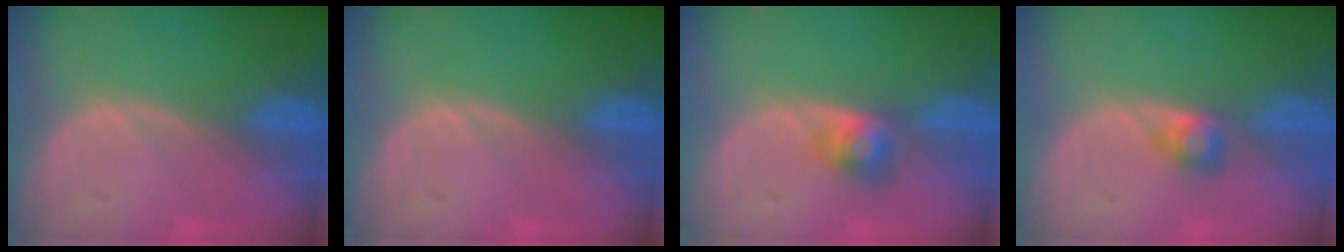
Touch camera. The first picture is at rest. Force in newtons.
{"total": 0.0}
{"total": 3.1, "press": 3.1, "slide": 0.1}
{"total": 2.4, "press": 2.4, "slide": 0.4}